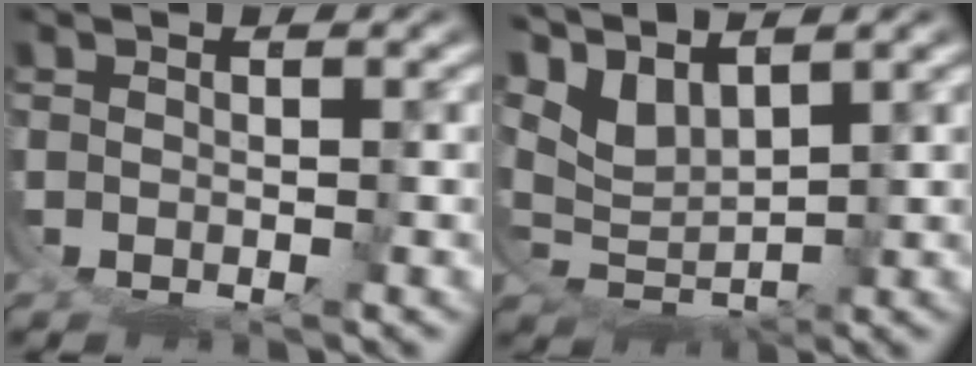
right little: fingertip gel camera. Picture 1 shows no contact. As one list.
[{"total": 8.7, "force": [1.7, 6.6, 5.5], "torque": [-0.134, -0.028, 0.031]}]